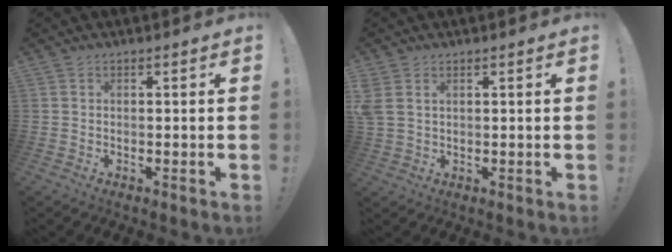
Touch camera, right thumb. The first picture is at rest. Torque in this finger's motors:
{"motor_torque": [0.01, -0.04, 0.49, 0.04, 0.05]}